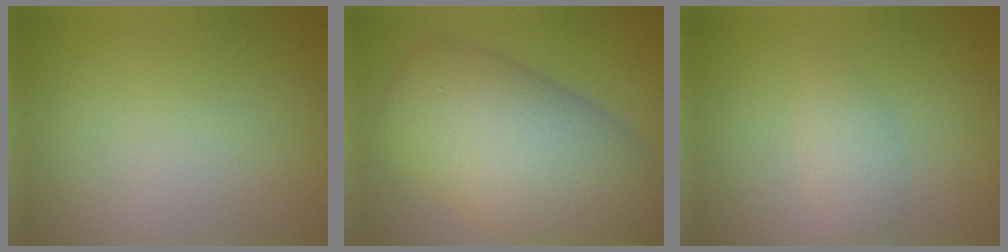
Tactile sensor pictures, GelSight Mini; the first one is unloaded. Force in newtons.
{"total": 13.2, "press": 13.2, "slide": 0.5}
{"total": 1.8, "press": 1.8, "slide": 0.1}